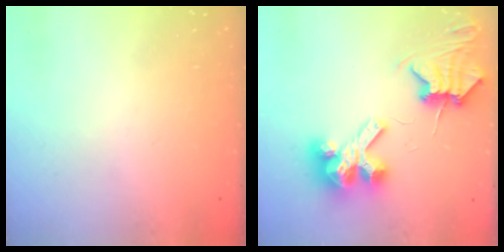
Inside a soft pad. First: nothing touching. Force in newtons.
{"total": 9.1, "press": 9.0, "slide": 1.3}